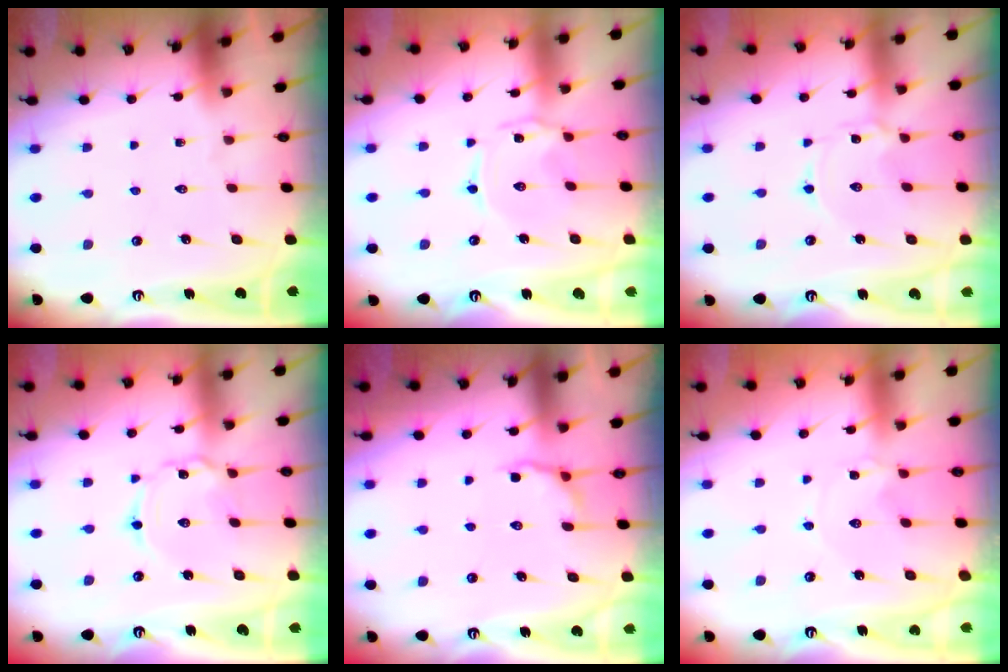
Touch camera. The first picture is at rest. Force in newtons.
{"total": 1.3, "press": 1.3, "slide": 0.2}
{"total": 0.8, "press": 0.8, "slide": 0.1}
{"total": 2.7, "press": 2.7, "slide": 0.3}
{"total": 4.6, "press": 4.1, "slide": 2.2}
{"total": 0.7, "press": 0.7, "slide": 0.2}